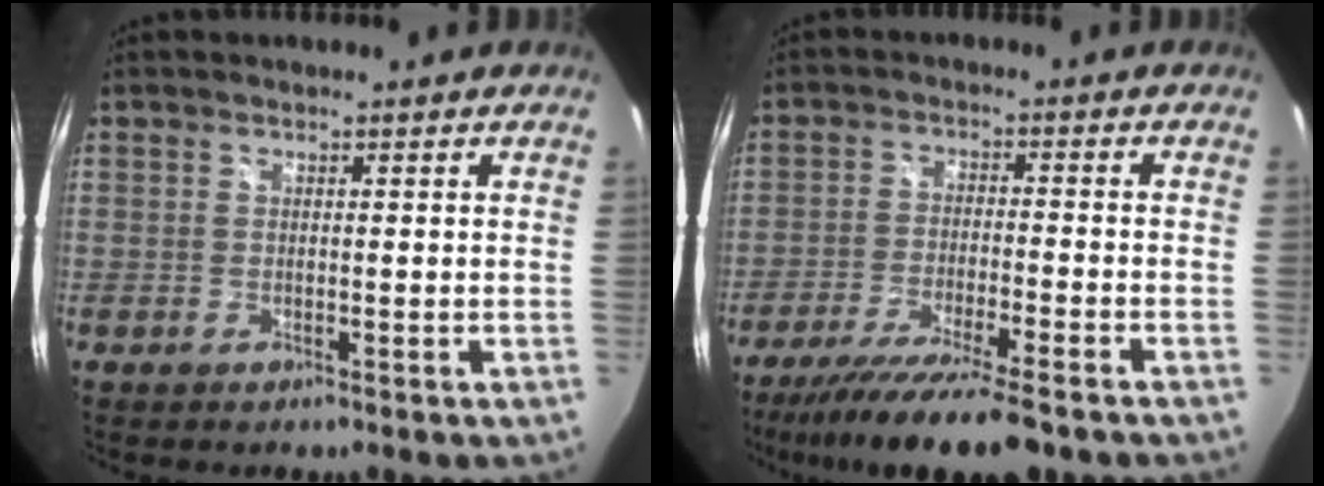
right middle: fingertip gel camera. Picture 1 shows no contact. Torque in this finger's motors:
{"motor_torque": [1.07, -1.07, 0.24, 0.06]}